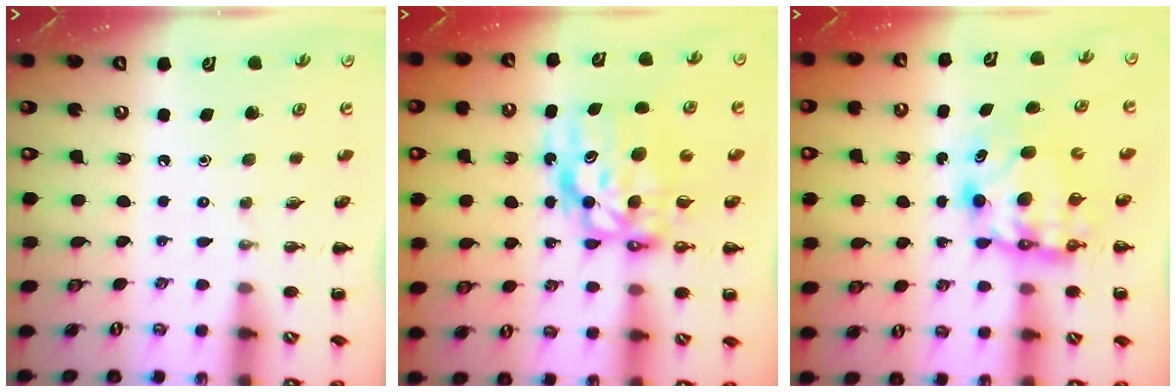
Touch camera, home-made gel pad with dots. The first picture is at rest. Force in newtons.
{"total": 9.7, "press": 9.3, "slide": 2.7}
{"total": 6.9, "press": 6.6, "slide": 1.9}